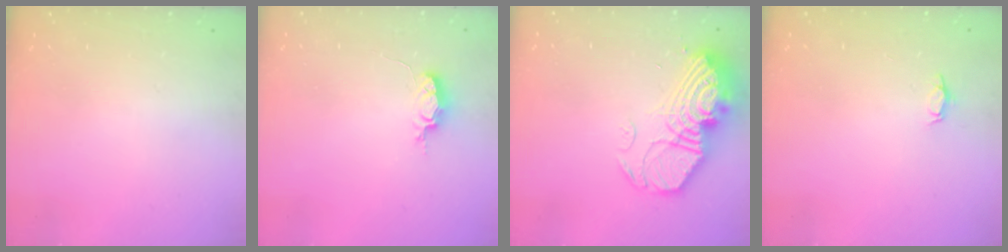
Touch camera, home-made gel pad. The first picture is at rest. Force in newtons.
{"total": 6.3, "press": 6.2, "slide": 0.5}
{"total": 18.5, "press": 18.4, "slide": 1.7}
{"total": 2.8, "press": 2.8, "slide": 0.3}